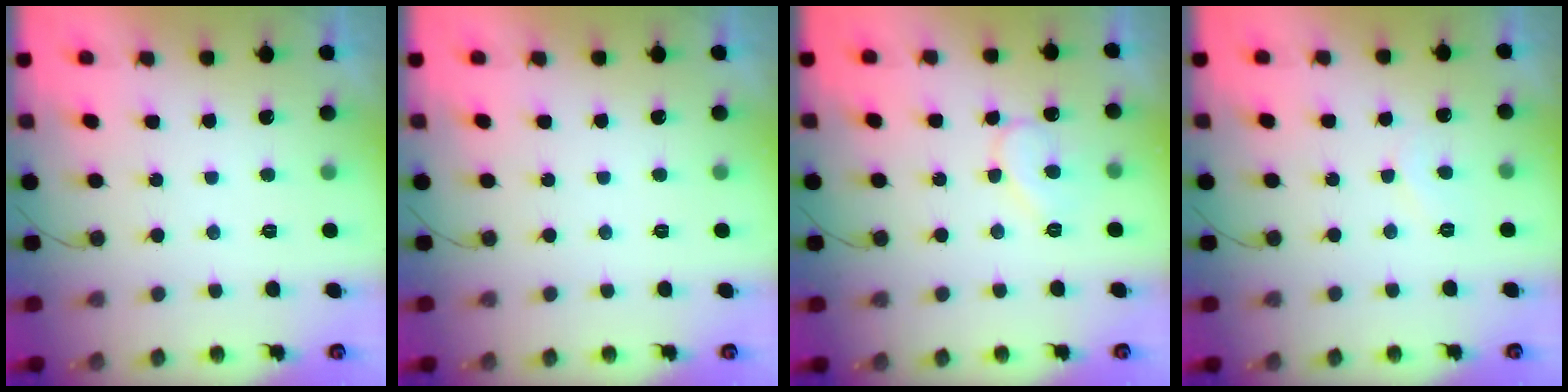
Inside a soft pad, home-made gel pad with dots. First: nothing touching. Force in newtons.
{"total": 0.0}
{"total": 8.6, "press": 8.5, "slide": 0.7}
{"total": 4.0, "press": 4.0, "slide": 0.4}